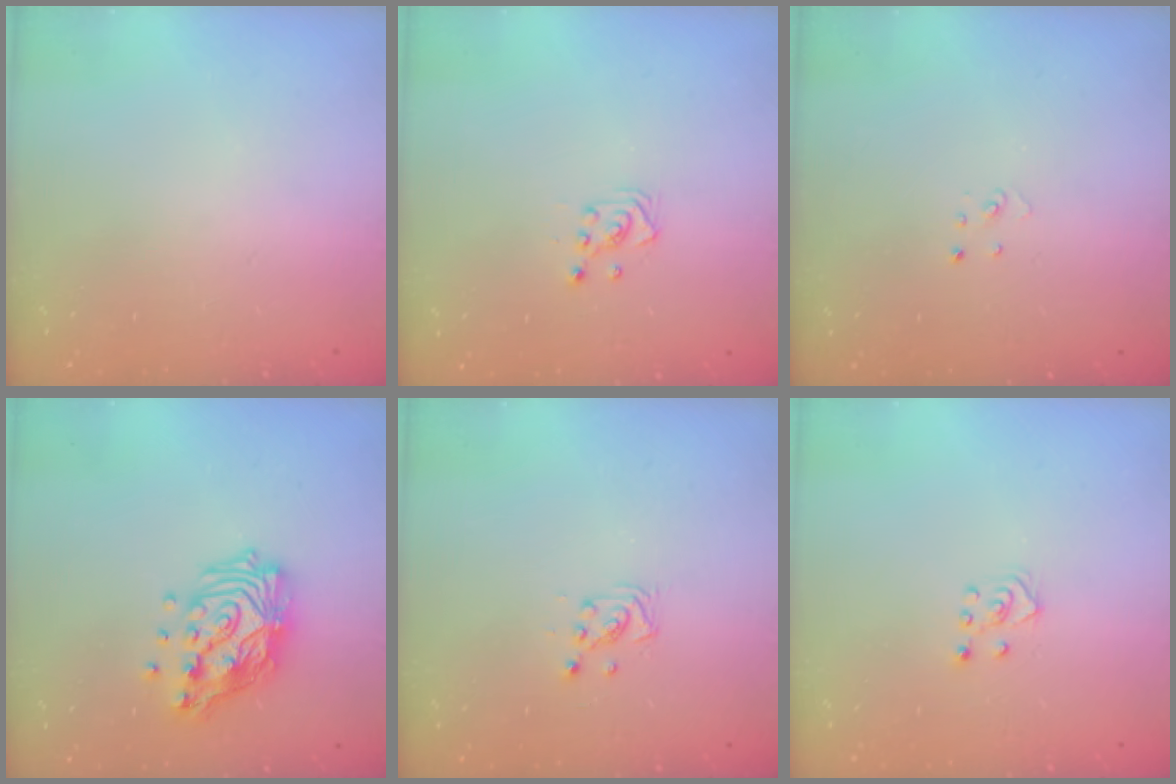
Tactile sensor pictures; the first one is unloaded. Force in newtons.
{"total": 3.1, "press": 3.1, "slide": 0.2}
{"total": 1.9, "press": 1.9, "slide": 0.2}
{"total": 15.2, "press": 15.1, "slide": 2.0}
{"total": 2.9, "press": 2.9, "slide": 0.3}
{"total": 3.6, "press": 3.6, "slide": 0.6}